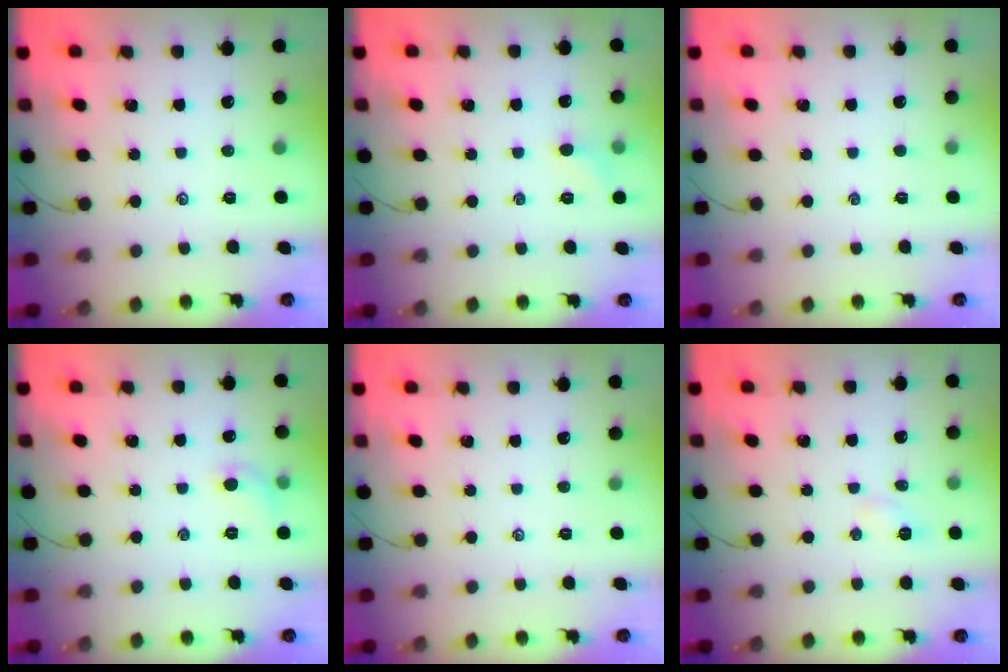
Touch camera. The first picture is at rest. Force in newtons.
{"total": 4.4, "press": 4.1, "slide": 1.4}
{"total": 0.0}
{"total": 5.6, "press": 5.4, "slide": 1.3}
{"total": 0.0}
{"total": 3.3, "press": 3.2, "slide": 1.1}